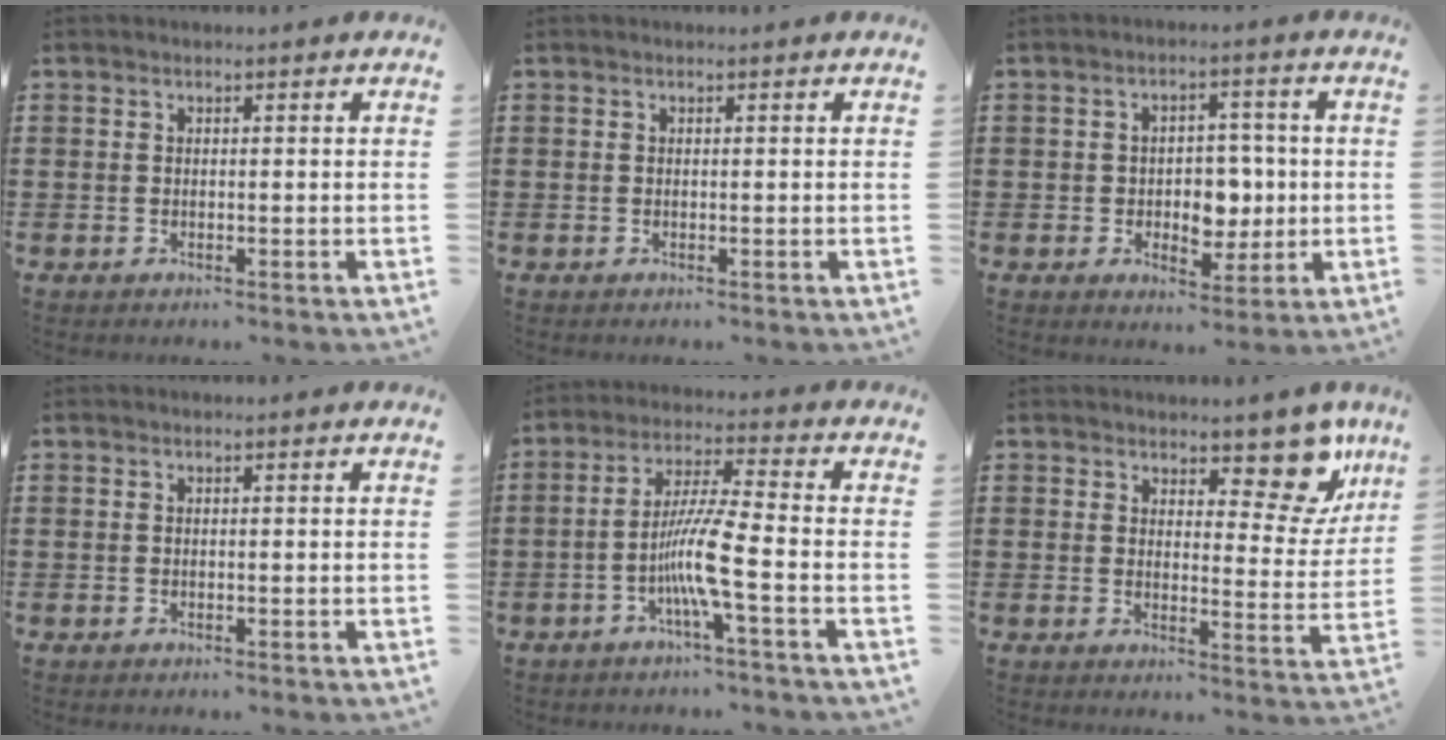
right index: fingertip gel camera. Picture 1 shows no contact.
{"total": 0.0}
{"total": 5.3, "force": [-0.2, 4.4, 3.0], "torque": [-0.047, 0.003, -0.010]}
{"total": 0.0}
{"total": 8.2, "force": [-2.9, 0.2, 7.6], "torque": [-0.157, -0.012, -0.060]}
{"total": 9.2, "force": [7.0, 3.4, 4.9], "torque": [-0.070, -0.036, 0.120]}